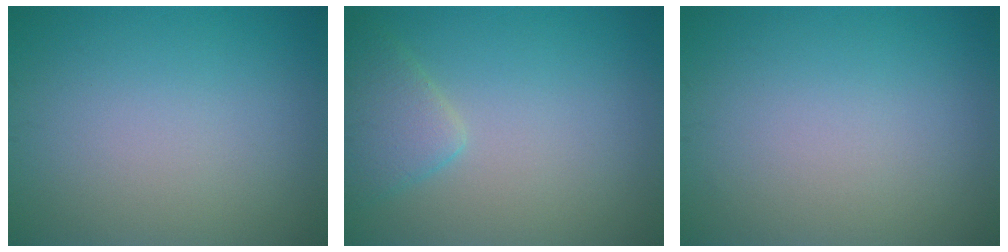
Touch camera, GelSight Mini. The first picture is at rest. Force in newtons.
{"total": 2.8, "press": 2.8, "slide": 0.2}
{"total": 0.0}